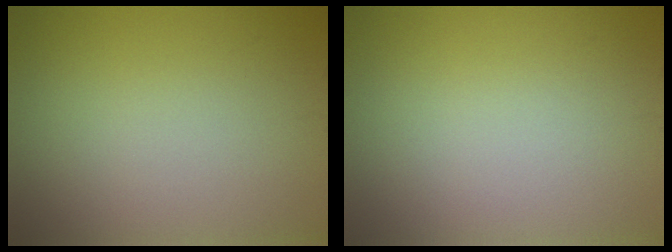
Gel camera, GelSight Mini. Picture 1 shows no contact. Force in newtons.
{"total": 0.0}